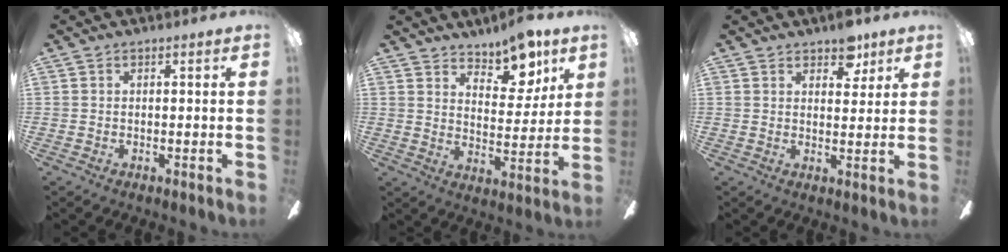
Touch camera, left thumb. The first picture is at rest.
{"total": 10.6, "force": [8.1, 4.6, 4.9], "torque": [-0.060, -0.049, 0.142]}
{"total": 6.2, "force": [4.6, 3.2, 2.6], "torque": [-0.015, -0.021, 0.077]}